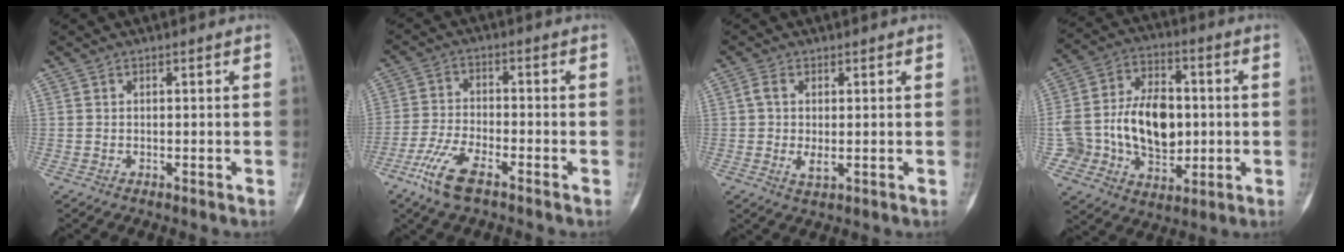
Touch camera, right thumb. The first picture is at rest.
{"total": 8.5, "force": [-5.3, 3.0, 5.9], "torque": [-0.137, 0.014, -0.104]}
{"total": 3.9, "force": [0.1, 1.9, 3.4], "torque": [-0.071, -0.002, 0.002]}
{"total": 18.8, "force": [-0.8, 12.9, 13.6], "torque": [-0.205, 0.022, -0.002]}